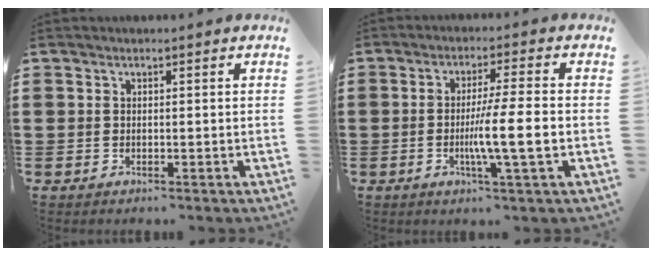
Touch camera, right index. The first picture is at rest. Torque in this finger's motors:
{"motor_torque": [1.87, -0.26, 0.75, 0.21]}